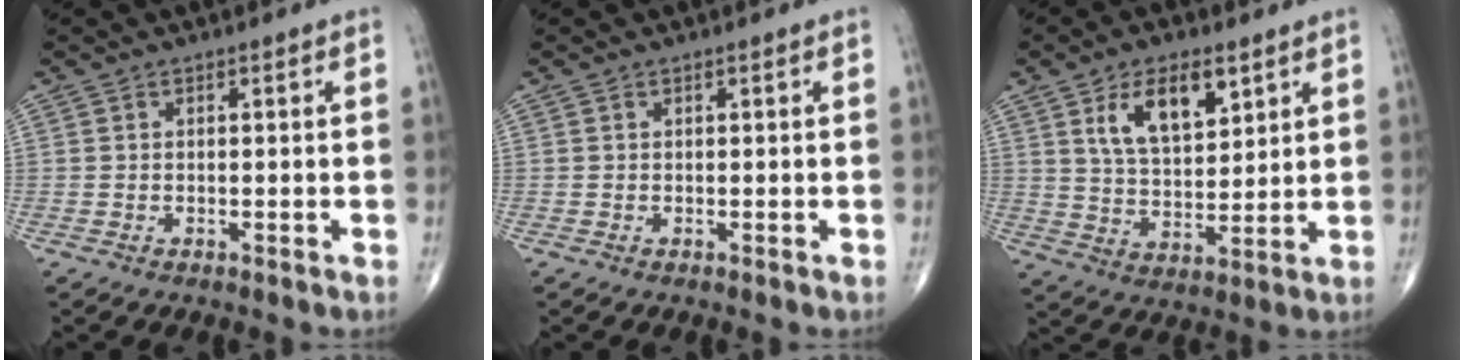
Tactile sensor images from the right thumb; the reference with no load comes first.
{"total": 0.0}
{"total": 11.6, "force": [5.5, 5.8, 8.4], "torque": [-0.127, -0.025, 0.105]}